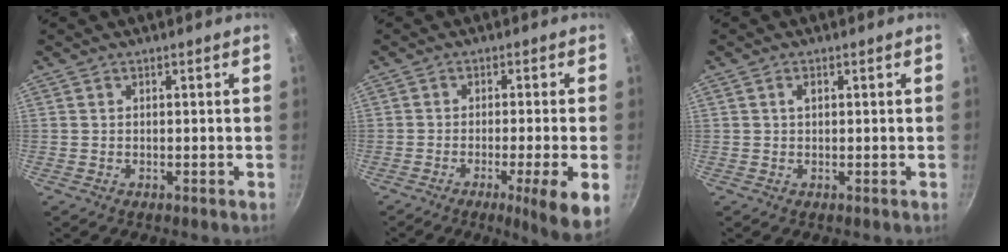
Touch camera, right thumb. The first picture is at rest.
{"total": 9.0, "force": [-3.1, 0.6, 8.4], "torque": [-0.125, 0.006, -0.044]}
{"total": 1.2, "force": [0.3, 0.7, 0.9], "torque": [-0.012, 0.002, 0.005]}